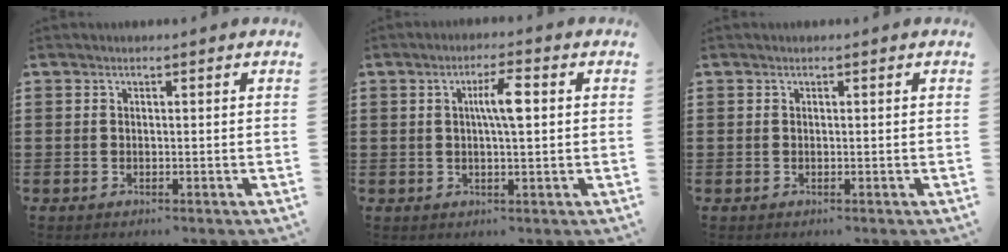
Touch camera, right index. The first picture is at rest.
{"total": 4.6, "force": [0.7, 0.9, 4.5], "torque": [-0.086, 0.007, 0.008]}
{"total": 0.0}